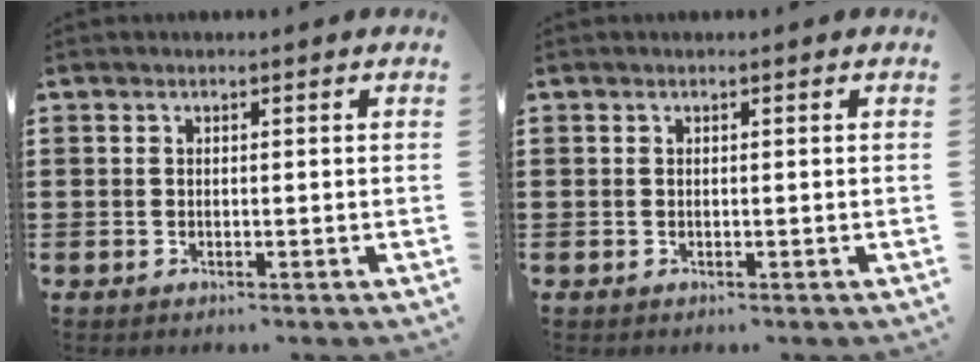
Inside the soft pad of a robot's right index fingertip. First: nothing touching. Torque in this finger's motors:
{"motor_torque": [0.00, 0.00, 0.00, -0.01]}